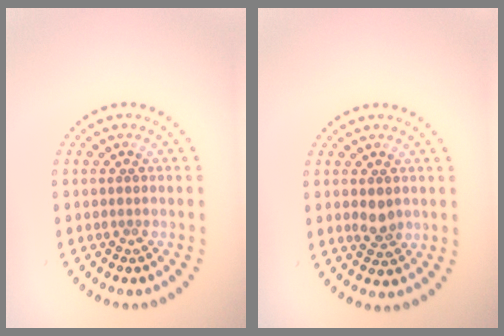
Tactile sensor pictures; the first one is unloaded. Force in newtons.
{"total": 1.9, "press": 1.9, "slide": 0.3}